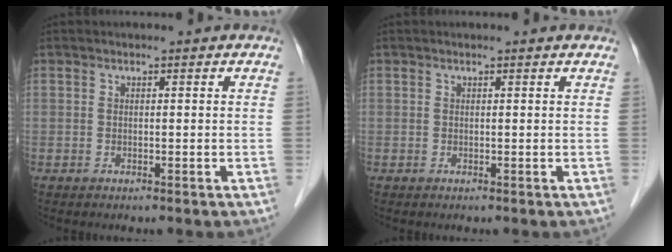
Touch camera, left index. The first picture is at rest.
{"total": 0.9, "force": [0.8, 0.0, 0.3], "torque": [-0.014, 0.007, 0.006]}